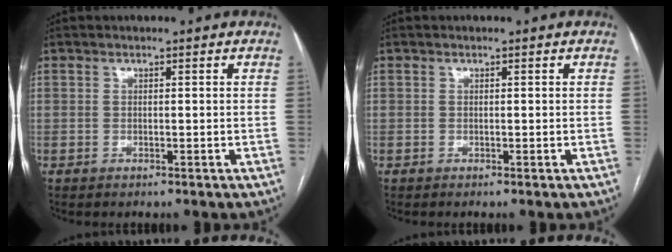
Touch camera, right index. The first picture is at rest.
{"total": 0.0}